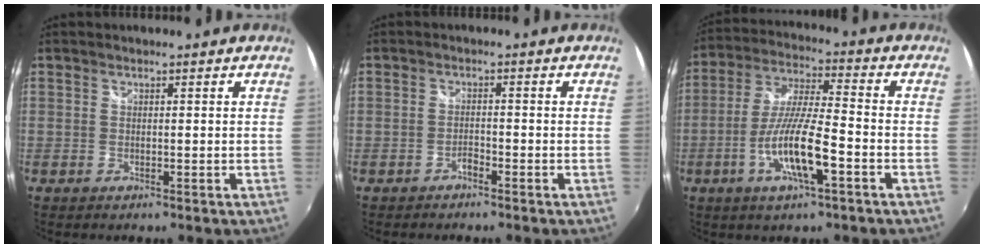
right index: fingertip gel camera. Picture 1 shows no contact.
{"total": 1.4, "force": [-1.2, 0.3, 0.5], "torque": [-0.009, 0.002, -0.023]}
{"total": 12.2, "force": [-4.9, 1.7, 11.0], "torque": [-0.223, -0.005, -0.093]}